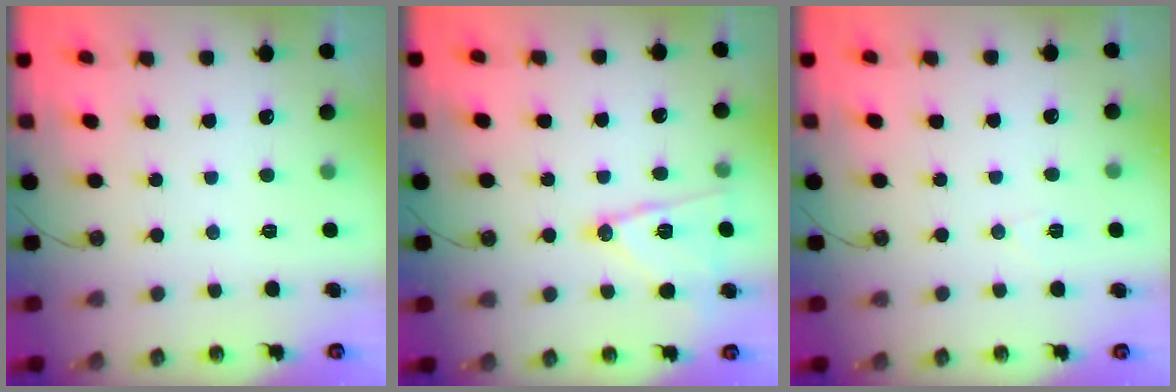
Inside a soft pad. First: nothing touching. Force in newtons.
{"total": 12.8, "press": 12.8, "slide": 0.7}
{"total": 4.8, "press": 4.5, "slide": 1.7}